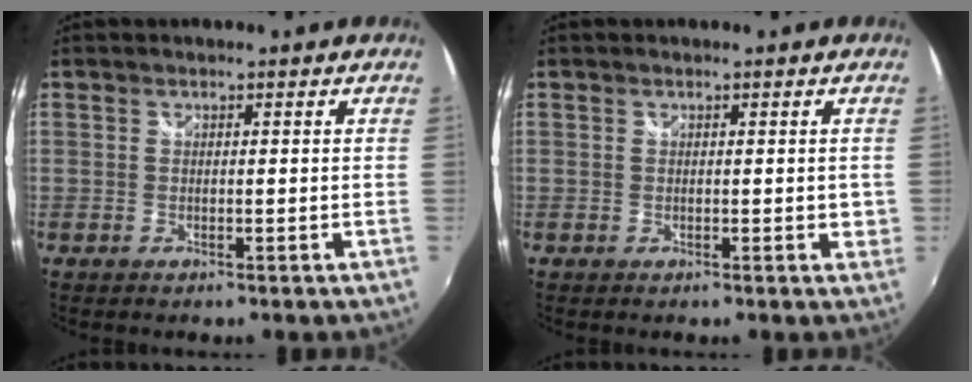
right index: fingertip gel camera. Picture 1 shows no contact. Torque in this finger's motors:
{"motor_torque": [1.22, 0.92, 0.00, 0.00]}